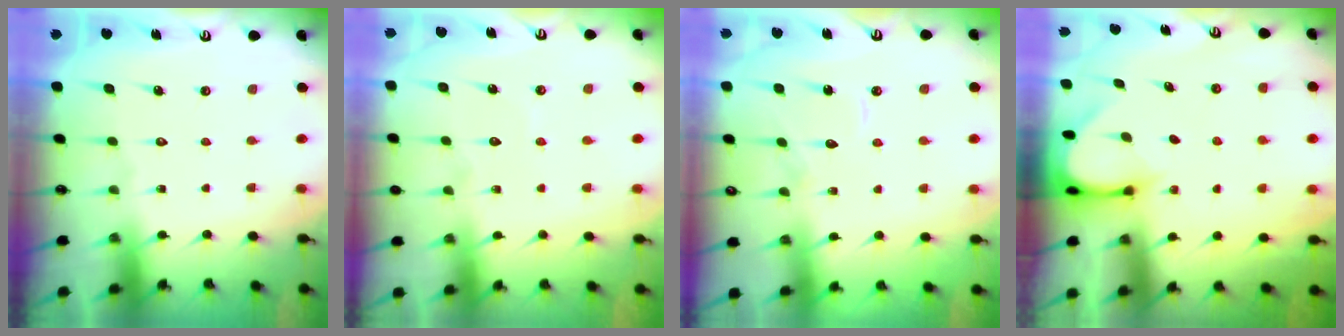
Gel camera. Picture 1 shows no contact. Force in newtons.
{"total": 2.5, "press": 2.5, "slide": 0.2}
{"total": 6.7, "press": 6.6, "slide": 0.5}
{"total": 3.0, "press": 2.9, "slide": 0.4}